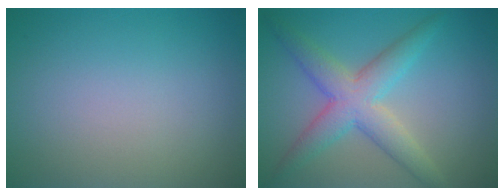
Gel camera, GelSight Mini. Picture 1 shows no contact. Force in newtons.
{"total": 5.1, "press": 5.1, "slide": 0.2}